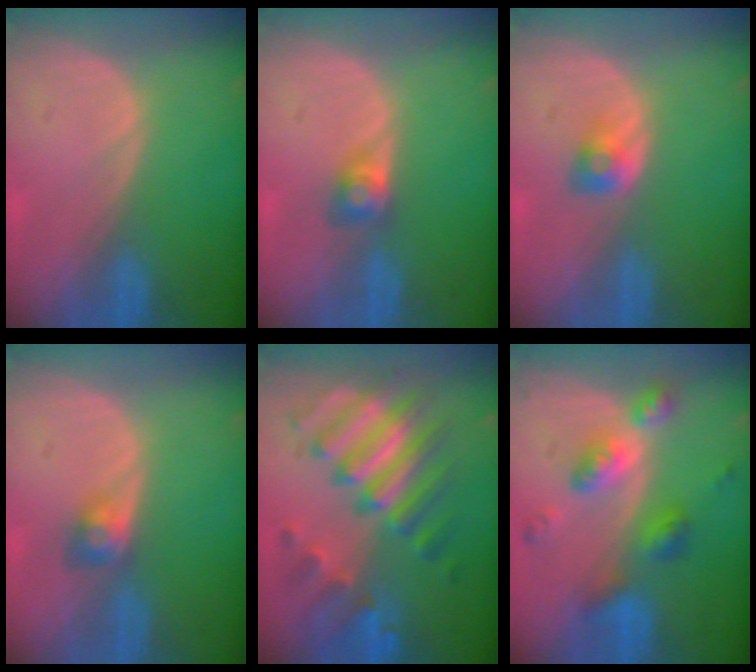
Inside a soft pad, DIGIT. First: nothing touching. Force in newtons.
{"total": 2.7, "press": 2.5, "slide": 1.0}
{"total": 2.5, "press": 2.3, "slide": 0.9}
{"total": 3.0, "press": 2.6, "slide": 1.5}
{"total": 10.5, "press": 10.5, "slide": 0.9}
{"total": 7.1, "press": 7.0, "slide": 0.6}